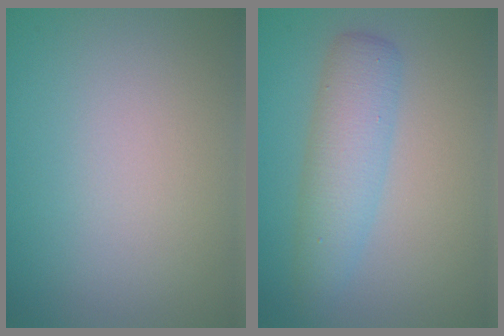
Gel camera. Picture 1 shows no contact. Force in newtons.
{"total": 4.1, "press": 4.1, "slide": 0.2}